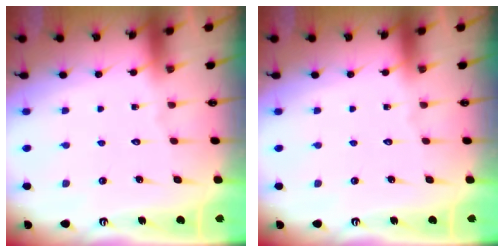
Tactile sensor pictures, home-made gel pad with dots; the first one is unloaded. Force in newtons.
{"total": 0.0}